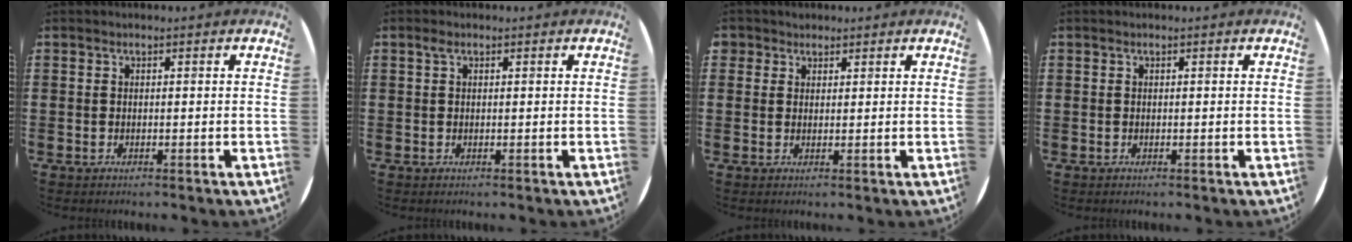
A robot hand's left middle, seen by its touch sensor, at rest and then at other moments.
{"total": 0.7, "force": [0.4, 0.4, 0.5], "torque": [-0.010, 0.004, 0.007]}
{"total": 1.7, "force": [1.4, 1.0, -0.1], "torque": [0.000, 0.006, 0.028]}
{"total": 0.0}